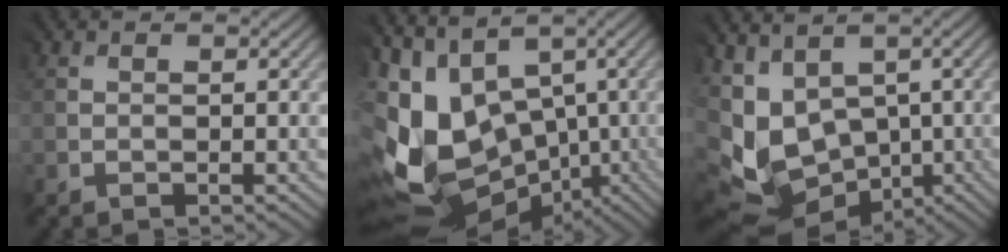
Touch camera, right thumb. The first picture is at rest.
{"total": 12.7, "force": [-0.7, 9.0, 9.0], "torque": [-0.241, -0.021, 0.002]}
{"total": 10.7, "force": [-0.5, 8.6, 6.3], "torque": [-0.177, -0.020, 0.020]}